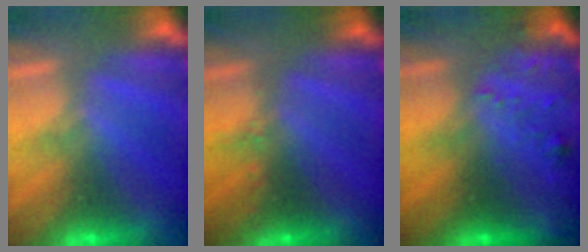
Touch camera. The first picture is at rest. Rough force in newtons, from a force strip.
{"total": 2.4}
{"total": 7.5}